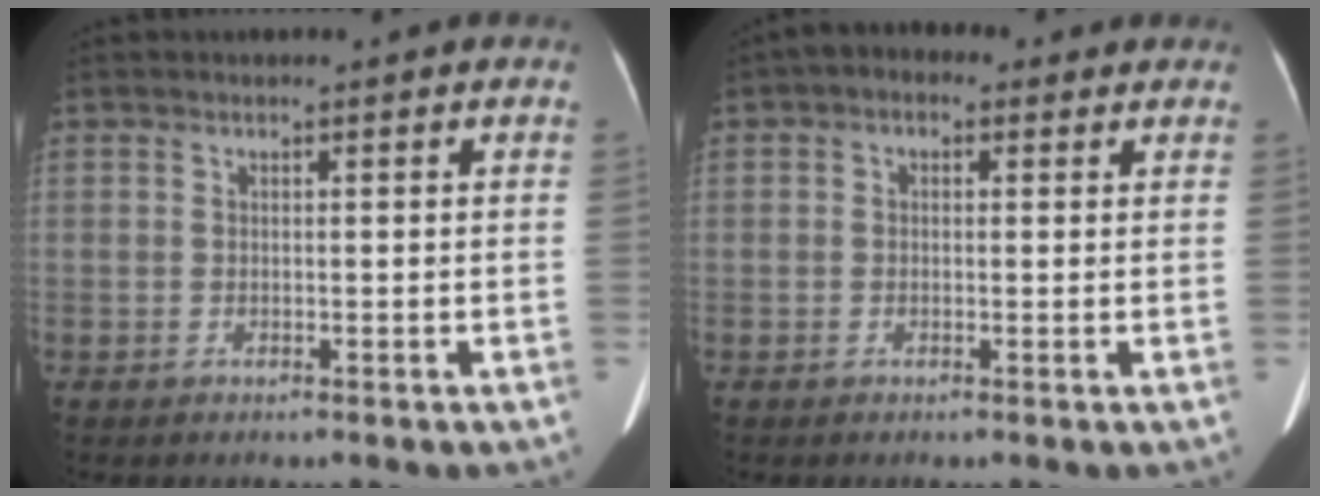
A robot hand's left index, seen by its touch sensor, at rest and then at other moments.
{"total": 3.5, "force": [1.6, 2.2, 2.2], "torque": [-0.032, 0.027, 0.016]}